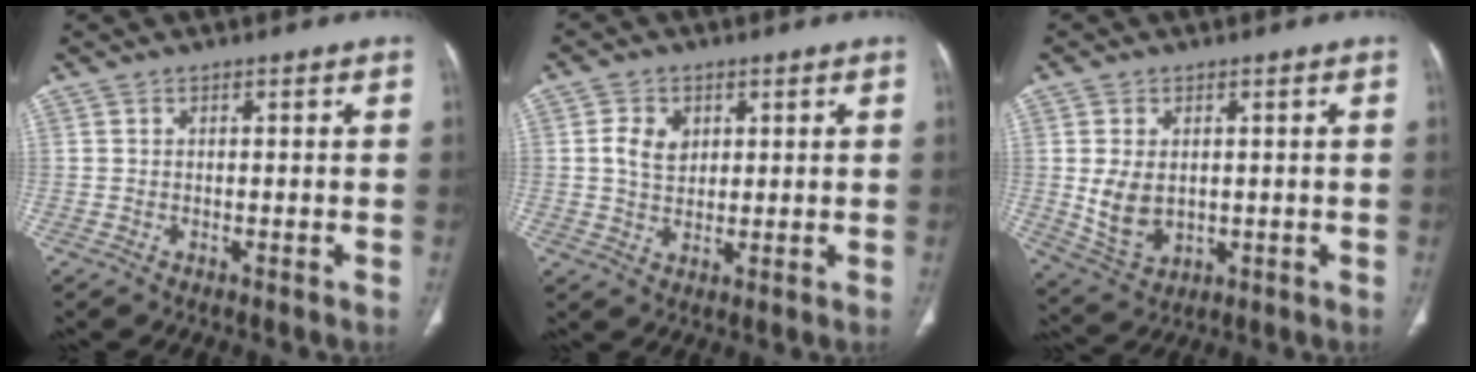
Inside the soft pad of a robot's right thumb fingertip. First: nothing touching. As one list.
[{"total": 5.2, "force": [1.4, 3.9, 3.1], "torque": [-0.039, -0.006, 0.028]}, {"total": 7.9, "force": [0.3, 5.5, 5.6], "torque": [-0.097, -0.011, 0.025]}]